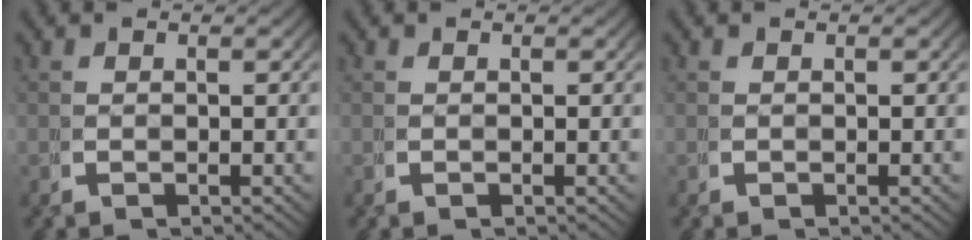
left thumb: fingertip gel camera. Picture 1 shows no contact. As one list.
[{"total": 0.0}, {"total": 0.0}]